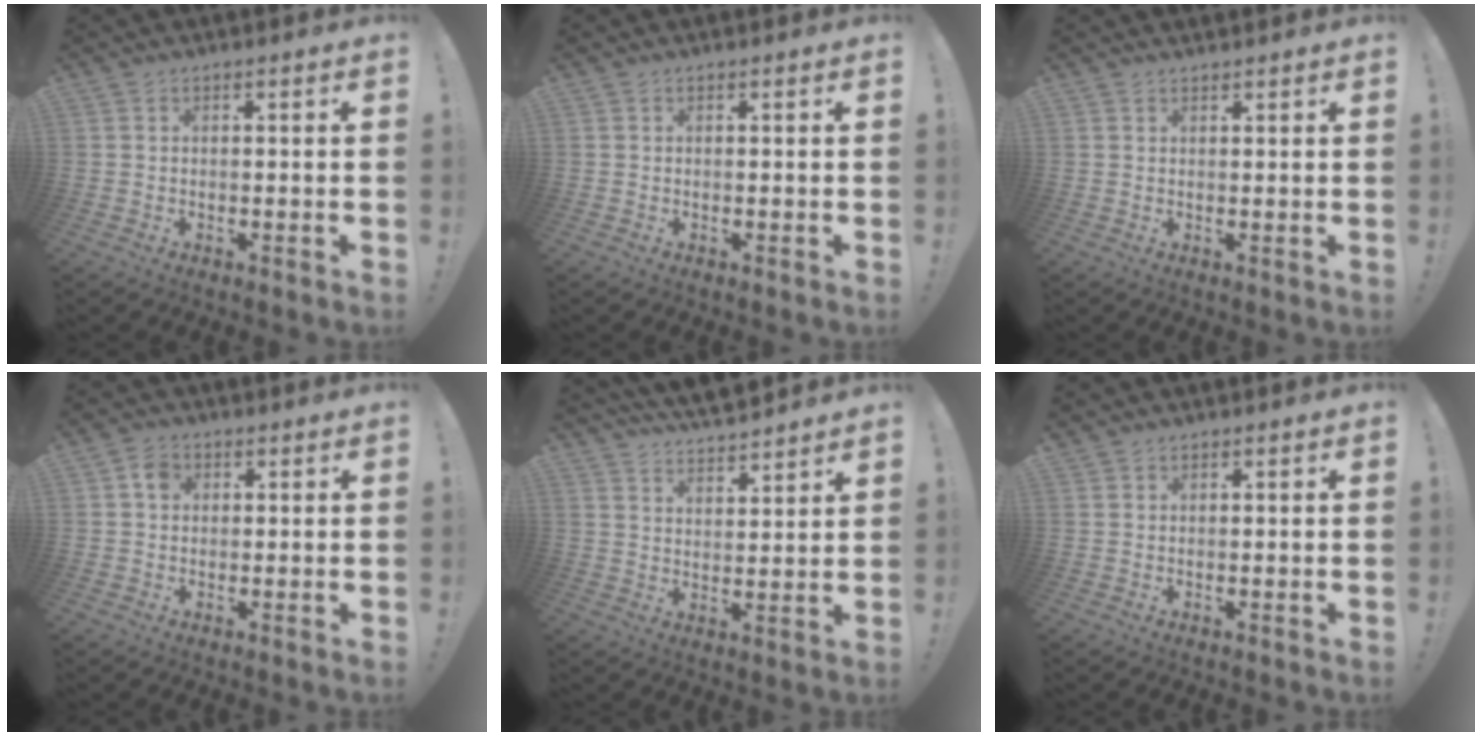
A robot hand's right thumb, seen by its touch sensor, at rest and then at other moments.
{"total": 0.0}
{"total": 1.1, "force": [1.0, 0.2, 0.1], "torque": [0.003, -0.006, 0.019]}
{"total": 3.8, "force": [1.0, 3.1, 2.0], "torque": [-0.029, 0.006, 0.017]}
{"total": 7.0, "force": [6.5, 1.7, 1.9], "torque": [-0.041, -0.057, 0.118]}
{"total": 0.7, "force": [0.7, 0.3, 0.1], "torque": [0.005, -0.002, 0.012]}